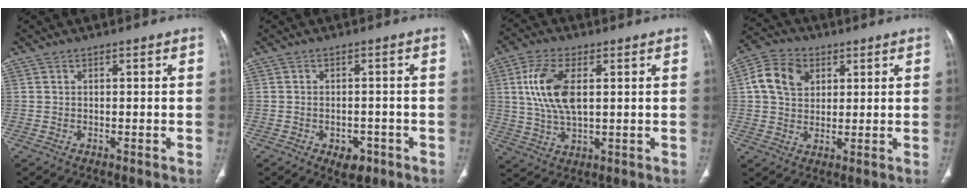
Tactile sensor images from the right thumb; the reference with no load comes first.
{"total": 4.3, "force": [-2.2, 2.8, 2.5], "torque": [-0.023, 0.010, -0.022]}
{"total": 11.3, "force": [2.4, 5.6, 9.5], "torque": [-0.198, -0.002, 0.048]}
{"total": 9.4, "force": [2.9, 7.2, 5.2], "torque": [-0.083, 0.002, 0.049]}